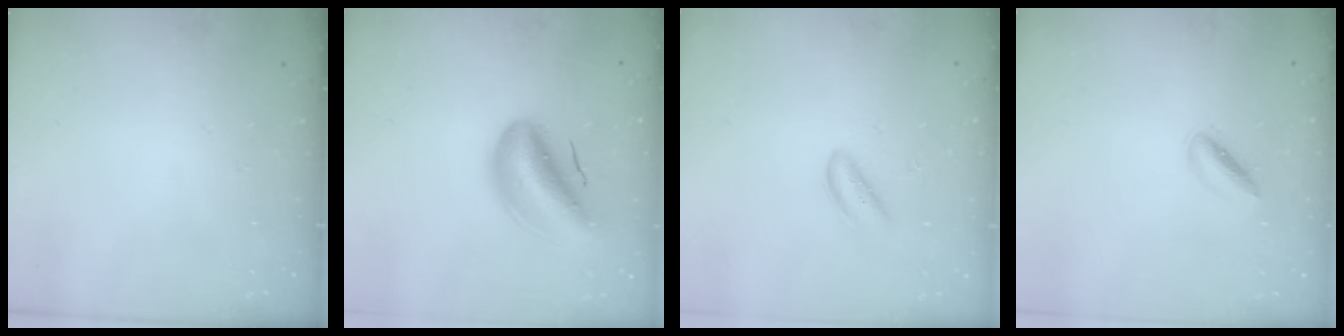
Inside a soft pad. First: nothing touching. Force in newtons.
{"total": 10.1, "press": 9.5, "slide": 3.5}
{"total": 2.3, "press": 2.3, "slide": 0.5}
{"total": 2.1, "press": 2.1, "slide": 0.3}